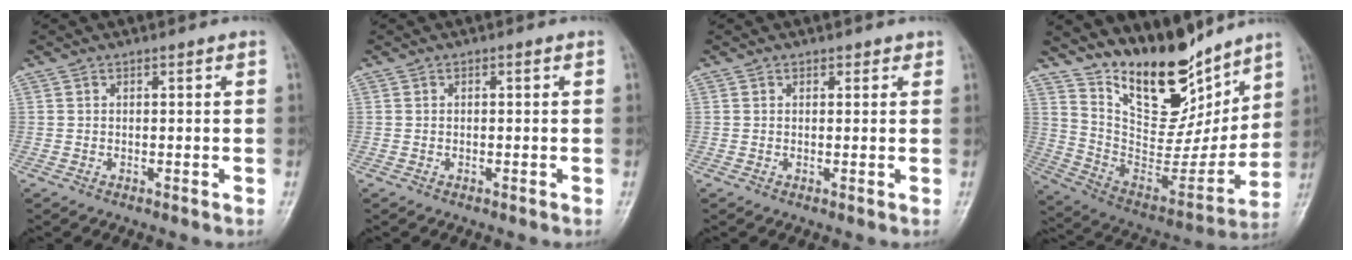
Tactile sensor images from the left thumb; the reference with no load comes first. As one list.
[{"total": 0.0}, {"total": 1.2, "force": [0.9, 0.7, 0.2], "torque": [0.011, -0.005, 0.008]}, {"total": 21.0, "force": [15.8, 9.2, 10.4], "torque": [-0.115, -0.101, 0.280]}]